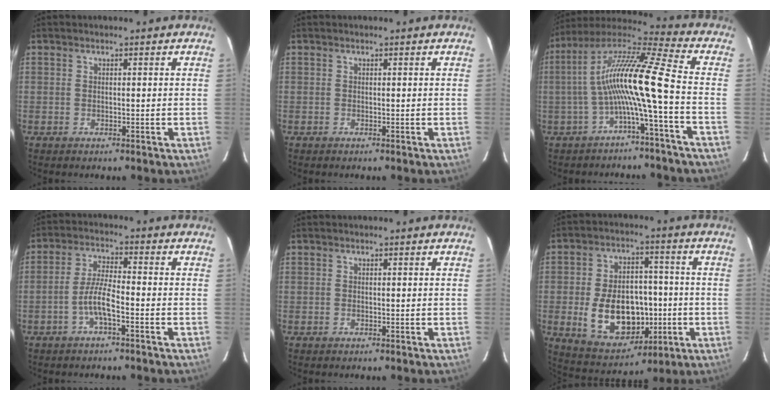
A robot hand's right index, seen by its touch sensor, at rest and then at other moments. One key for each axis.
{"total": 0.0}
{"total": 14.3, "fx": -3.1, "fy": -0.4, "fz": 14.0, "tx": -0.260, "ty": 0.011, "tz": -0.062}
{"total": 5.3, "fx": -2.5, "fy": 0.7, "fz": 4.5, "tx": -0.098, "ty": 0.009, "tz": -0.049}
{"total": 0.0}
{"total": 16.7, "fx": -3.3, "fy": 11.0, "fz": 12.1, "tx": -0.246, "ty": 0.009, "tz": -0.025}